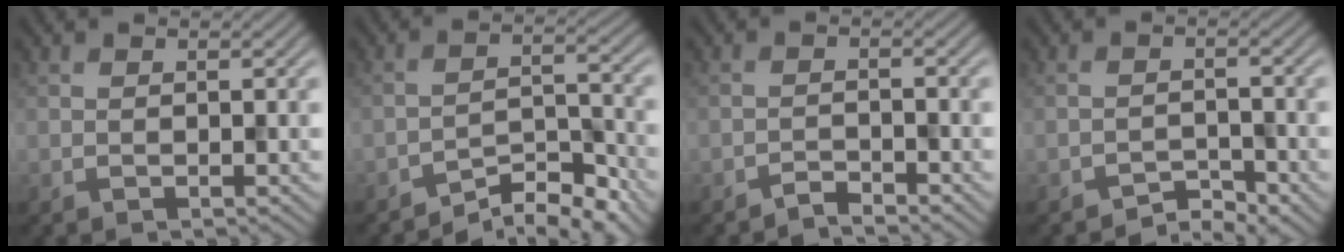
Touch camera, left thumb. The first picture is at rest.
{"total": 6.3, "force": [-5.4, 1.5, 2.9], "torque": [-0.041, 0.009, -0.098]}
{"total": 1.8, "force": [-1.7, 0.2, 0.5], "torque": [-0.004, 0.004, -0.037]}
{"total": 2.5, "force": [-2.3, 0.6, 0.7], "torque": [-0.005, 0.006, -0.045]}